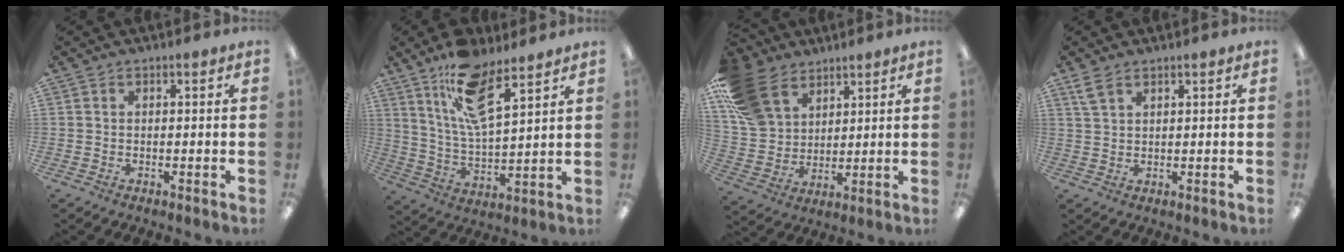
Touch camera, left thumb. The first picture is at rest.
{"total": 14.1, "force": [9.3, 4.7, 9.5], "torque": [-0.173, -0.038, 0.162]}
{"total": 15.5, "force": [9.1, 10.6, 6.6], "torque": [-0.160, -0.029, 0.182]}
{"total": 3.1, "force": [2.3, 1.3, 1.7], "torque": [-0.037, -0.002, 0.042]}